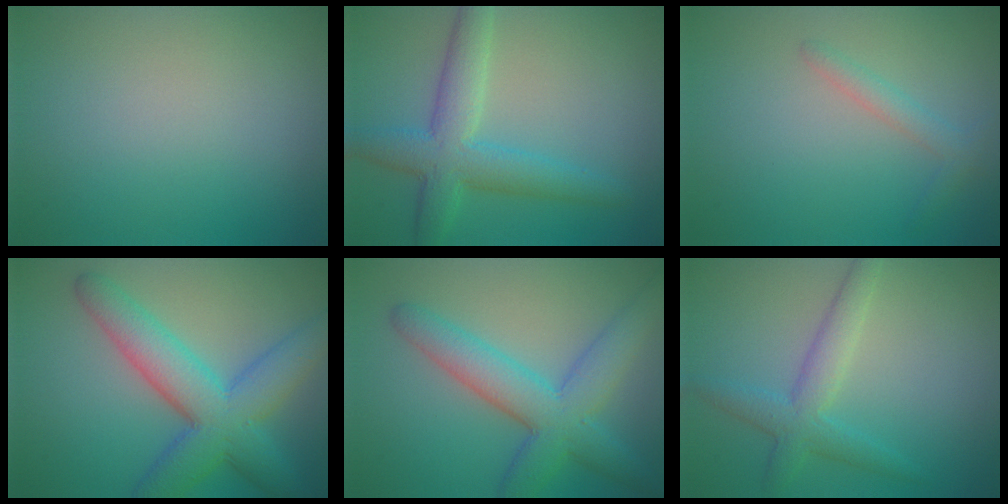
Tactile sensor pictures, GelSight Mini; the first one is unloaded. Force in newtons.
{"total": 6.7, "press": 6.7, "slide": 0.2}
{"total": 1.5, "press": 1.5, "slide": 0.1}
{"total": 7.7, "press": 7.7, "slide": 0.2}
{"total": 6.5, "press": 6.5, "slide": 0.3}
{"total": 3.4, "press": 3.4, "slide": 0.1}